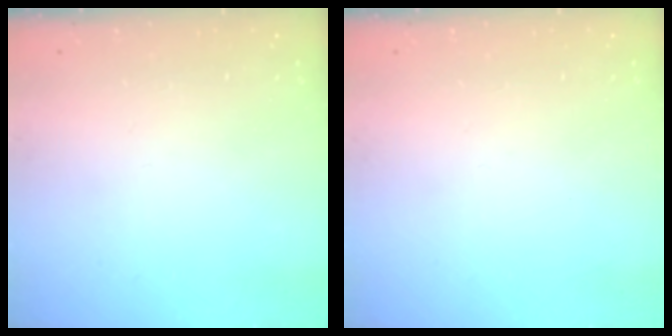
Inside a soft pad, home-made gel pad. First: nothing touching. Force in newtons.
{"total": 0.0}